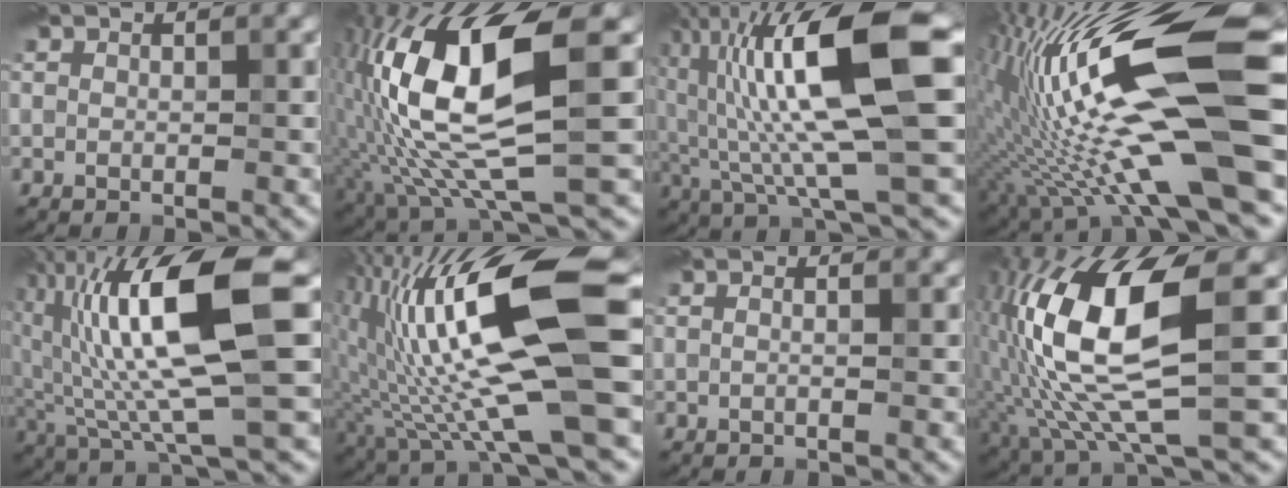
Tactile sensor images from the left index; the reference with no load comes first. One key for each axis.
{"total": 13.9, "fx": 1.2, "fy": 4.4, "fz": 13.1, "tx": -0.264, "ty": 0.001, "tz": 0.021}
{"total": 13.6, "fx": 2.2, "fy": 2.9, "fz": 13.1, "tx": -0.228, "ty": 0.010, "tz": 0.039}
{"total": 17.4, "fx": -1.4, "fy": 4.2, "fz": 16.9, "tx": -0.310, "ty": 0.019, "tz": -0.024}
{"total": 13.6, "fx": 2.1, "fy": 3.3, "fz": 13.0, "tx": -0.239, "ty": 0.003, "tz": 0.042}
{"total": 16.4, "fx": 1.0, "fy": 3.9, "fz": 15.9, "tx": -0.295, "ty": 0.009, "tz": 0.019}
{"total": 0.7, "fx": 0.2, "fy": 0.4, "fz": 0.6, "tx": 0.001, "ty": -0.014, "tz": -0.012}
{"total": 12.2, "fx": 0.9, "fy": 3.9, "fz": 11.5, "tx": -0.234, "ty": 0.000, "tz": 0.018}